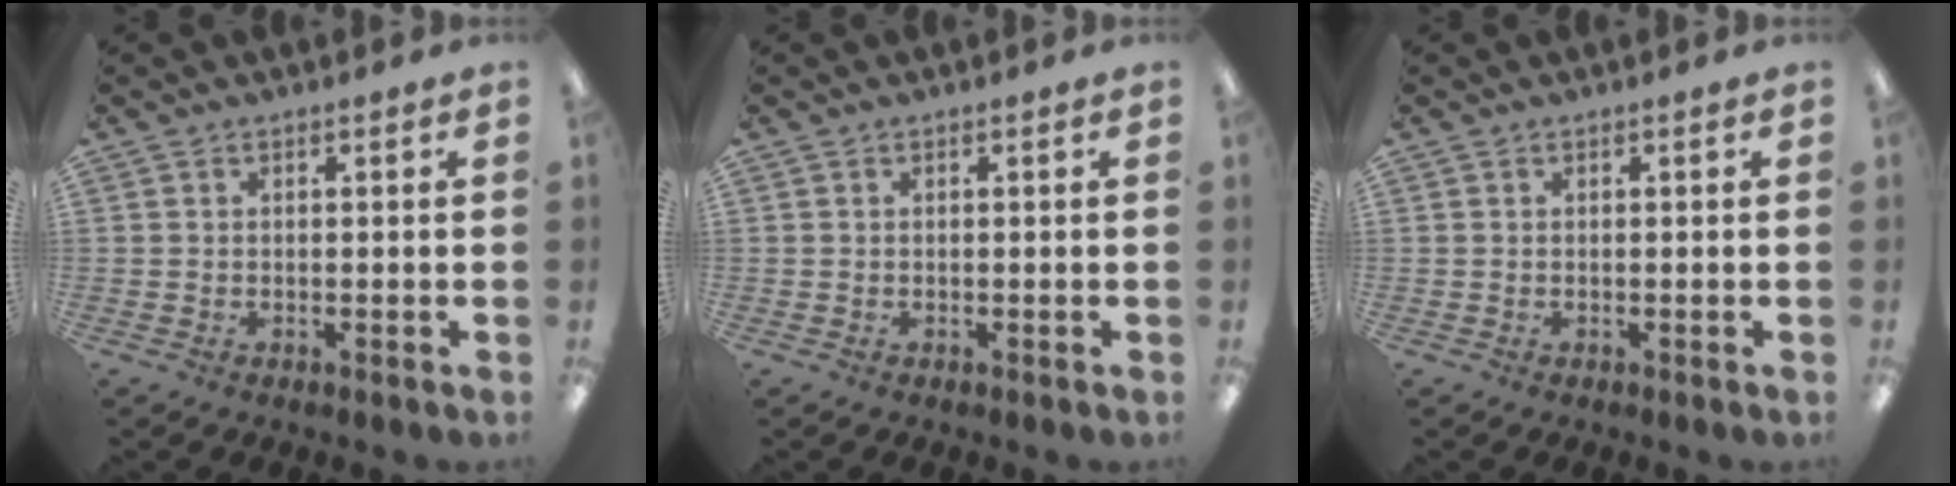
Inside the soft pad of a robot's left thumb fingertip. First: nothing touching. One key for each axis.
{"total": 0.0}
{"total": 0.0}